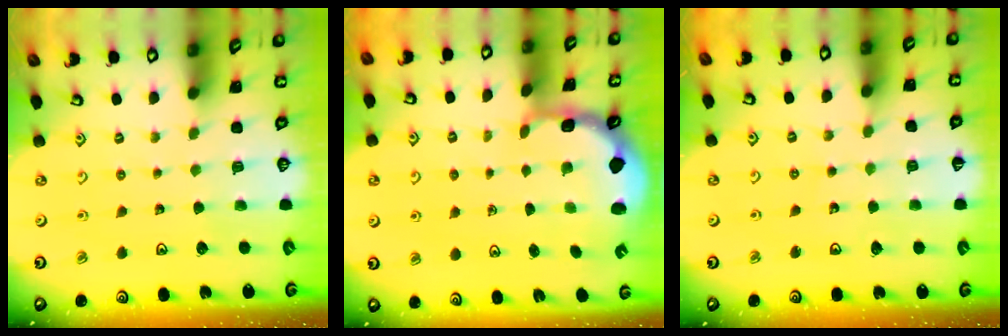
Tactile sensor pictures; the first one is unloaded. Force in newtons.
{"total": 2.2, "press": 1.9, "slide": 1.1}
{"total": 6.1, "press": 5.8, "slide": 1.8}